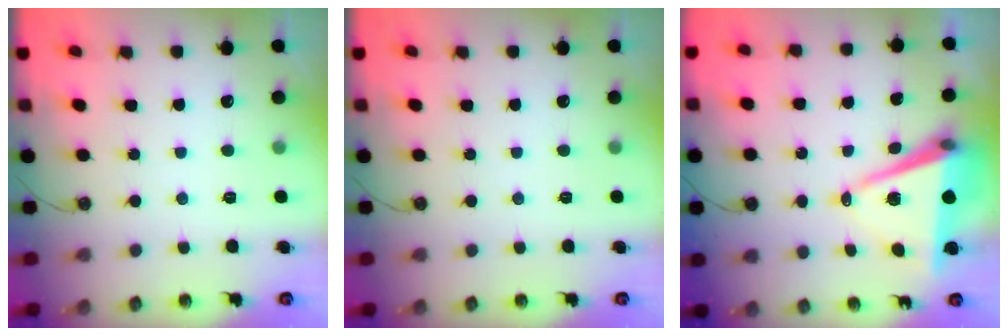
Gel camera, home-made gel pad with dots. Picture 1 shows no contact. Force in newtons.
{"total": 0.0}
{"total": 10.4, "press": 9.6, "slide": 3.9}